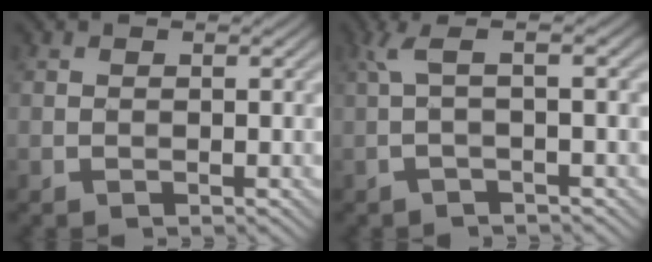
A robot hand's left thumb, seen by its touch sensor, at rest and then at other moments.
{"total": 4.6, "force": [0.5, 0.7, 4.5], "torque": [-0.078, 0.018, 0.001]}